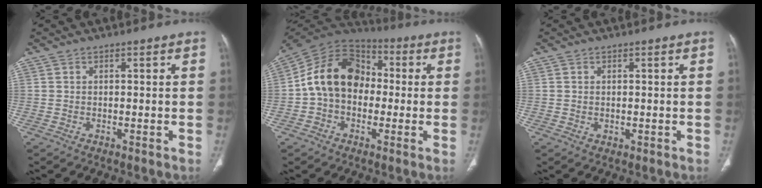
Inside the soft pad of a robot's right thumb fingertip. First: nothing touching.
{"total": 15.0, "force": [-0.4, 11.4, 9.7], "torque": [-0.146, 0.042, -0.022]}
{"total": 0.7, "force": [0.1, 0.6, 0.5], "torque": [-0.011, -0.003, 0.004]}